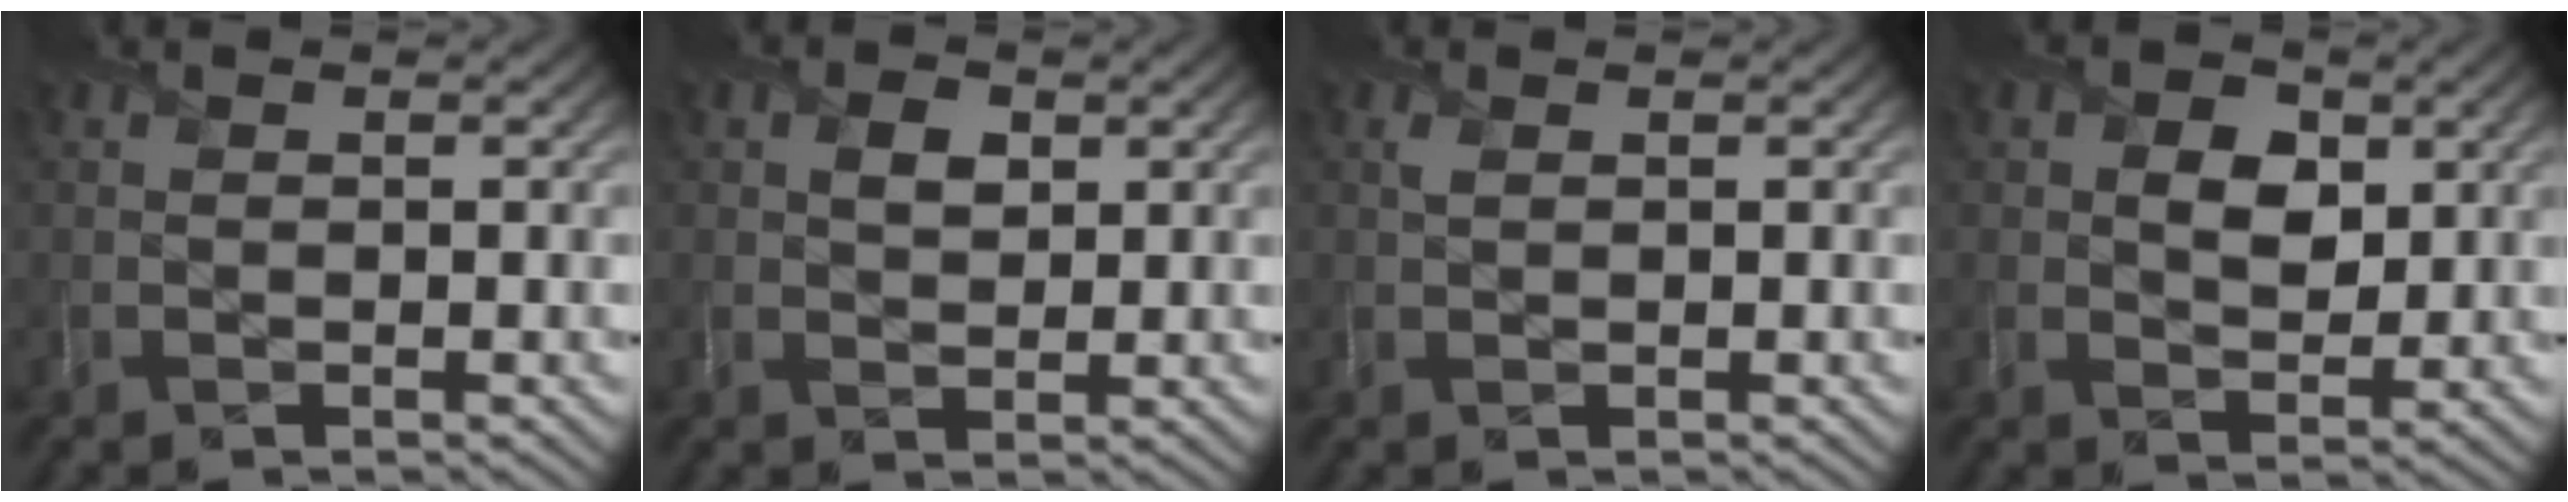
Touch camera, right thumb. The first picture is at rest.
{"total": 2.7, "force": [1.1, 1.8, 1.7], "torque": [-0.034, 0.001, 0.020]}
{"total": 0.9, "force": [0.4, 0.6, 0.5], "torque": [-0.019, 0.000, 0.009]}
{"total": 4.5, "force": [1.4, 3.1, 2.9], "torque": [-0.053, -0.001, 0.017]}